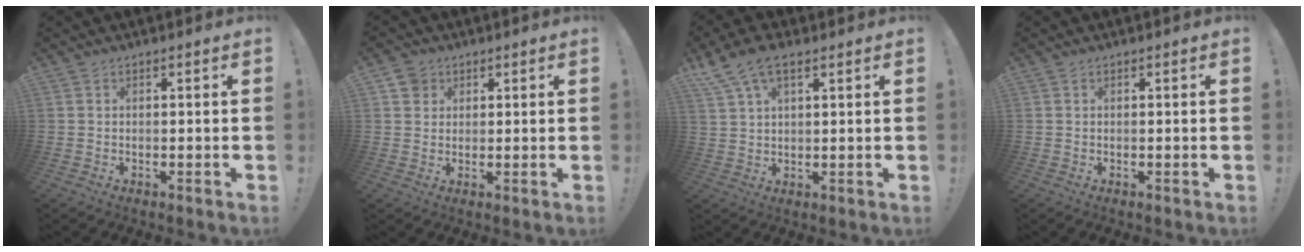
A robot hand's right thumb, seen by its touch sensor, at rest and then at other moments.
{"total": 4.4, "force": [2.3, 3.7, 0.8], "torque": [-0.007, -0.011, 0.043]}
{"total": 7.8, "force": [4.8, 3.3, 5.3], "torque": [-0.102, -0.009, 0.094]}
{"total": 0.0}